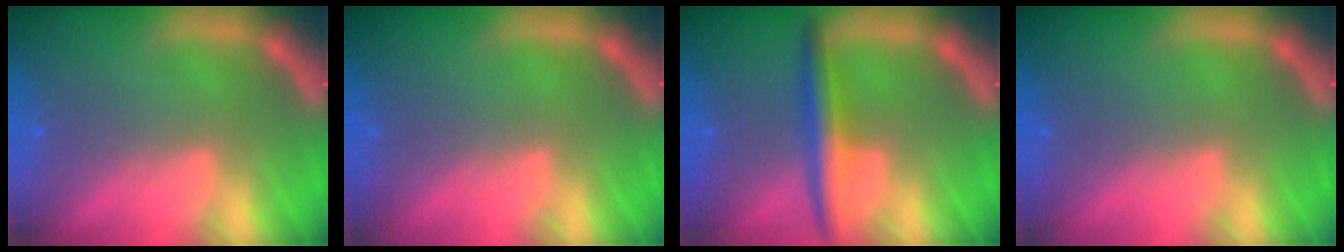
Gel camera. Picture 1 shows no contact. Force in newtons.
{"total": 0.0}
{"total": 4.0}
{"total": 0.0}